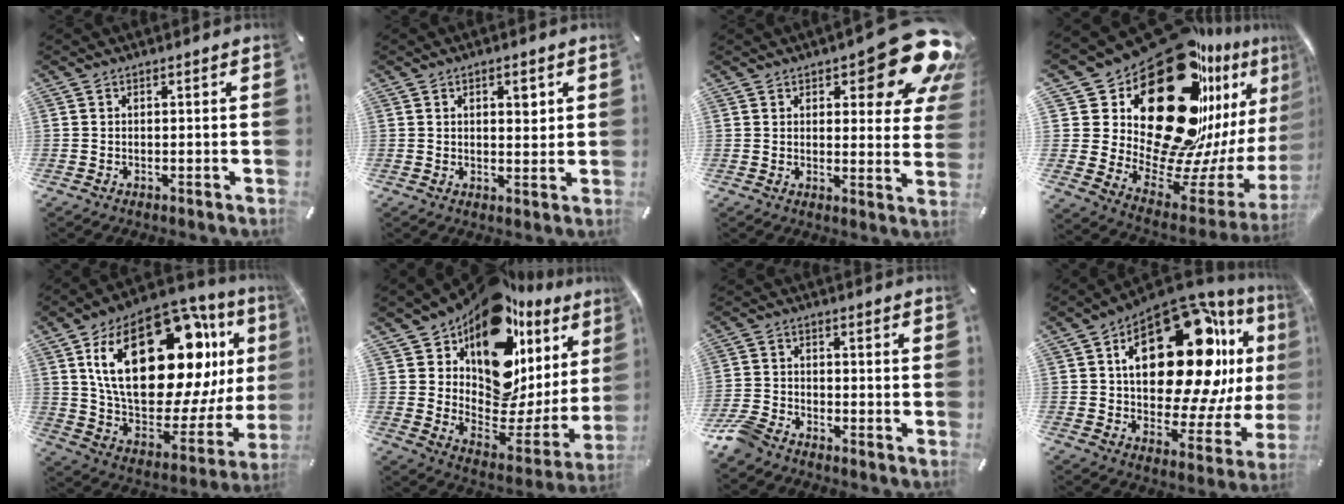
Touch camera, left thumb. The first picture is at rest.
{"total": 3.8, "force": [1.5, 2.2, 2.6], "torque": [-0.024, -0.006, 0.016]}
{"total": 16.6, "force": [10.3, 6.0, 11.5], "torque": [-0.143, -0.080, 0.172]}
{"total": 39.2, "force": [19.9, 21.3, 26.2], "torque": [-0.356, -0.233, 0.418]}
{"total": 33.5, "force": [10.9, 17.7, 26.2], "torque": [-0.473, -0.074, 0.196]}
{"total": 17.1, "force": [12.1, 9.1, 8.0], "torque": [-0.116, -0.132, 0.208]}
{"total": 5.8, "force": [-4.8, 2.5, 2.0], "torque": [-0.065, 0.011, -0.100]}
{"total": 29.5, "force": [9.4, 14.8, 23.7], "torque": [-0.376, -0.062, 0.159]}